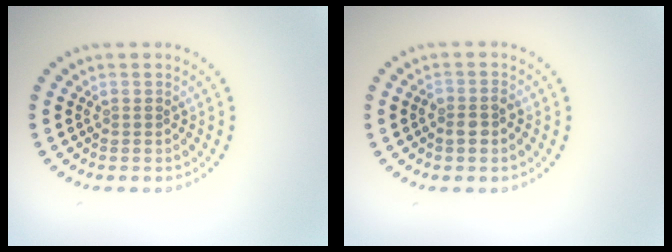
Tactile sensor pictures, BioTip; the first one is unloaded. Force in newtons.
{"total": 1.5, "press": 1.4, "slide": 0.5}